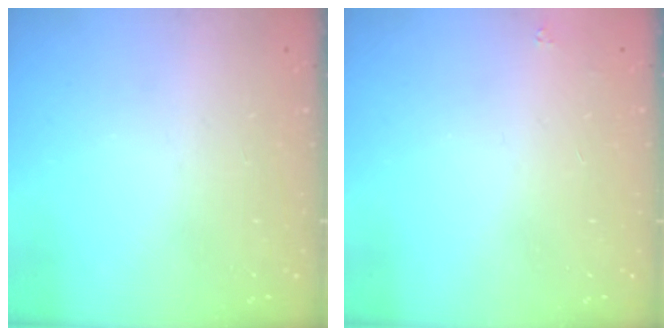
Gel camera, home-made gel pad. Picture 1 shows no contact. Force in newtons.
{"total": 1.6, "press": 1.5, "slide": 0.2}